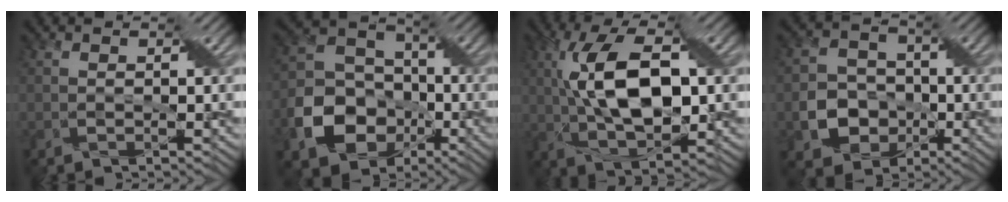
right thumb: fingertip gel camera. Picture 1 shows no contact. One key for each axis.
{"total": 12.6, "fx": -4.9, "fy": 10.0, "fz": 5.9, "tx": -0.148, "ty": -0.027, "tz": -0.099}
{"total": 12.2, "fx": 1.2, "fy": 5.8, "fz": 10.7, "tx": -0.207, "ty": 0.013, "tz": 0.022}
{"total": 7.1, "fx": -2.3, "fy": 6.2, "fz": 2.5, "tx": -0.060, "ty": -0.012, "tz": -0.051}